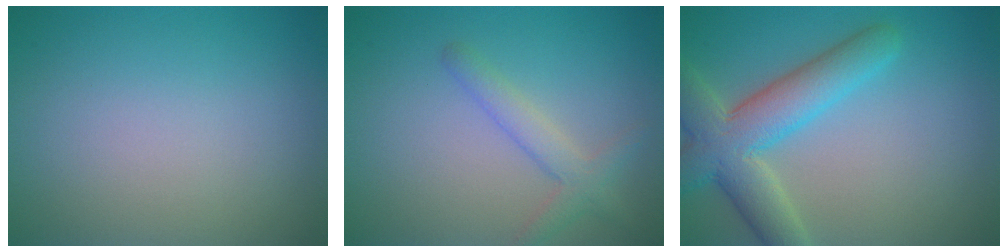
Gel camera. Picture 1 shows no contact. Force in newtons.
{"total": 2.4, "press": 2.4, "slide": 0.1}
{"total": 6.7, "press": 6.7, "slide": 0.5}